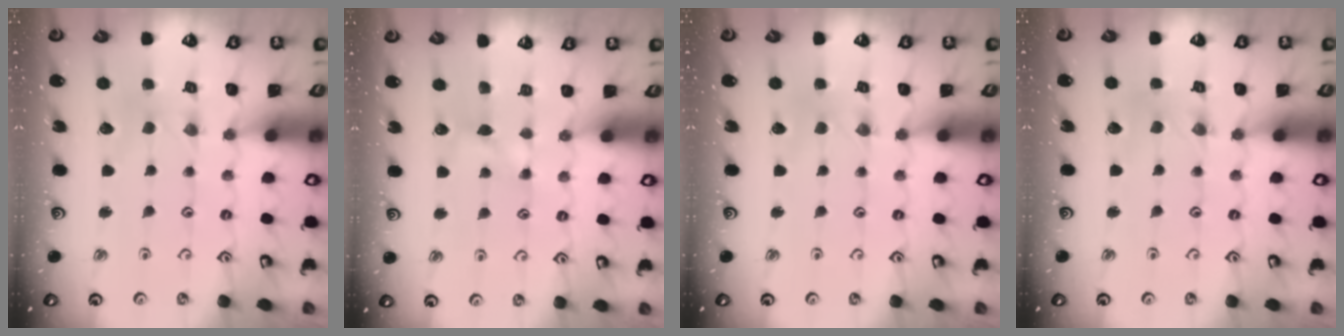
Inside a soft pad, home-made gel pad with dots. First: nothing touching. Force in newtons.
{"total": 3.7, "press": 3.7, "slide": 0.4}
{"total": 0.9, "press": 0.9, "slide": 0.3}
{"total": 0.0}